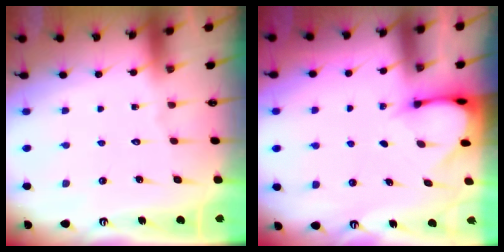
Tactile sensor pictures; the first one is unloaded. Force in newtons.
{"total": 3.4, "press": 3.4, "slide": 0.2}